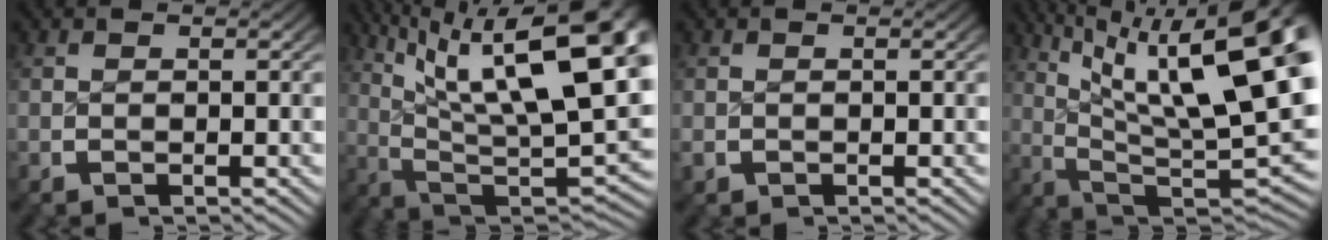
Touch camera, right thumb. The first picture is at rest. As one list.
[{"total": 18.5, "force": [2.5, 10.9, 14.8], "torque": [-0.251, -0.055, 0.063]}, {"total": 0.7, "force": [-0.3, 0.6, 0.1], "torque": [-0.004, -0.006, -0.003]}, {"total": 16.7, "force": [2.2, 9.3, 13.6], "torque": [-0.216, -0.055, 0.062]}]